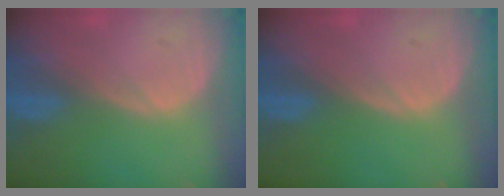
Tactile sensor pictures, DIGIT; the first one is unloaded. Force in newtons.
{"total": 0.0}